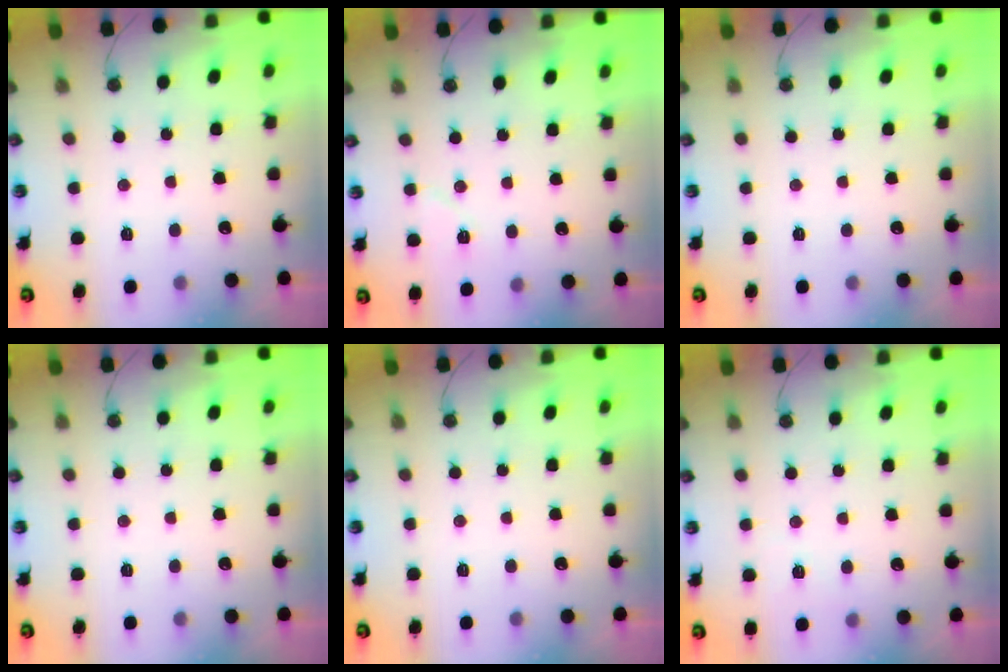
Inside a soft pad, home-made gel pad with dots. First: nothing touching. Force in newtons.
{"total": 6.3, "press": 4.4, "slide": 4.5}
{"total": 0.0}
{"total": 0.0}
{"total": 0.0}
{"total": 2.4, "press": 2.2, "slide": 1.0}